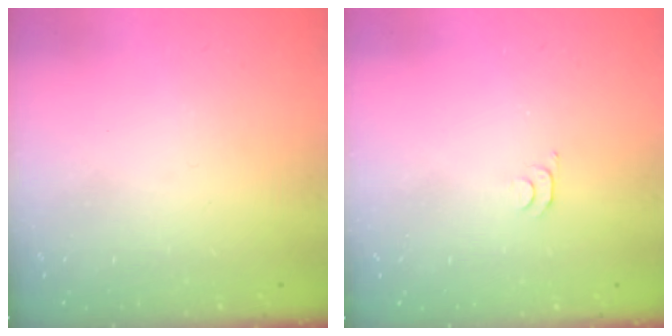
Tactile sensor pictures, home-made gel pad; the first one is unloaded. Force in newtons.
{"total": 3.9, "press": 3.8, "slide": 0.5}